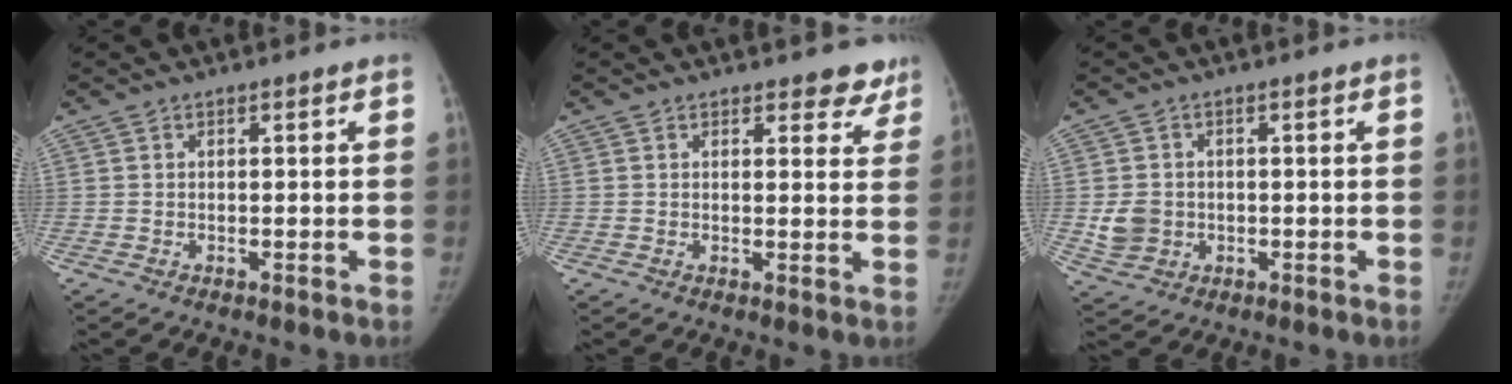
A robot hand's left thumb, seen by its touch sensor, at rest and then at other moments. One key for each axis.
{"total": 4.9, "fx": 4.1, "fy": 2.4, "fz": 1.2, "tx": 0.025, "ty": -0.023, "tz": 0.038}
{"total": 5.0, "fx": -0.4, "fy": 4.5, "fz": 2.3, "tx": -0.031, "ty": 0.003, "tz": 0.000}